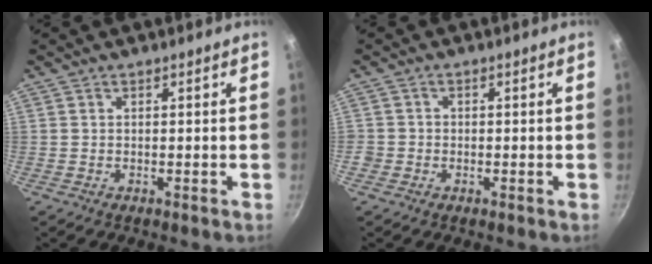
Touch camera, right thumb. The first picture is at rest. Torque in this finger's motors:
{"motor_torque": [0.15, 0.10, 0.34, 0.11, -0.02]}